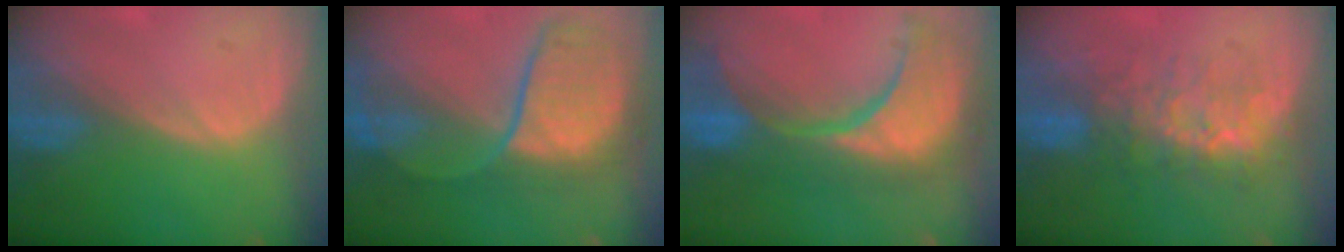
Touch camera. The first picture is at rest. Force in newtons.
{"total": 9.8, "press": 9.1, "slide": 3.4}
{"total": 13.6, "press": 11.8, "slide": 6.8}
{"total": 7.6, "press": 7.2, "slide": 2.3}